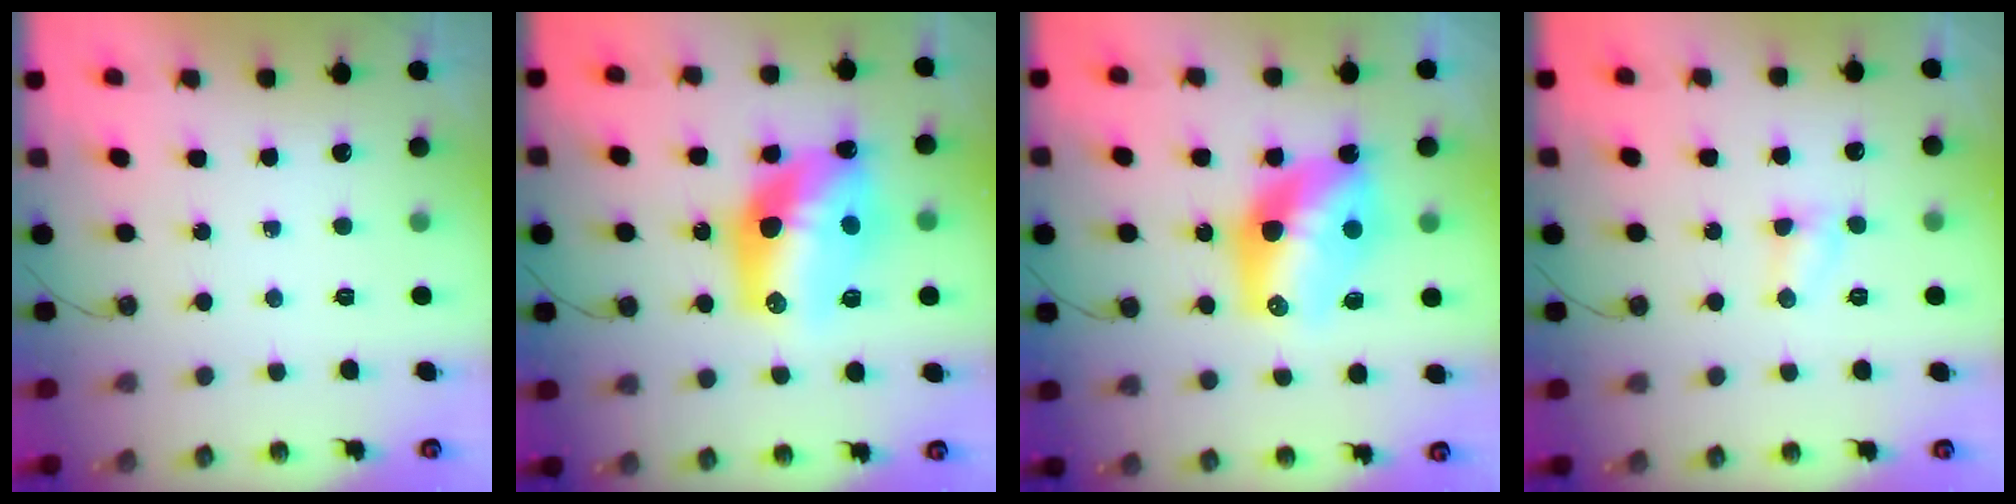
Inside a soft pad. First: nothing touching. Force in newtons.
{"total": 17.2, "press": 17.1, "slide": 1.5}
{"total": 14.7, "press": 14.7, "slide": 1.0}
{"total": 3.2, "press": 3.2, "slide": 0.5}